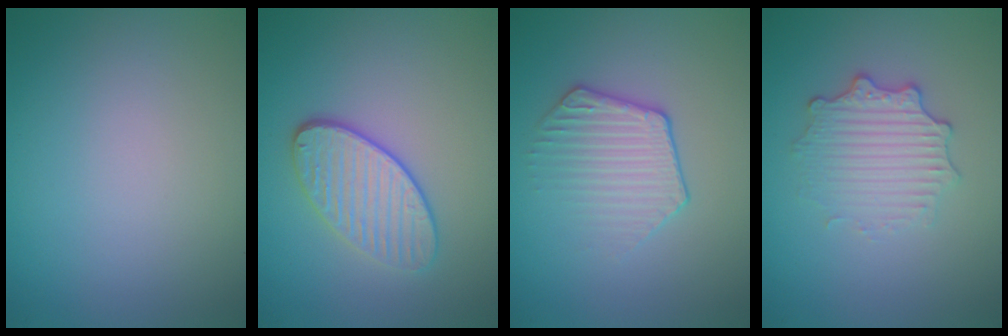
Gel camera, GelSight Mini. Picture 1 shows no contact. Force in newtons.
{"total": 3.7, "press": 3.2, "slide": 1.7}
{"total": 2.7, "press": 2.2, "slide": 1.6}
{"total": 3.2, "press": 2.8, "slide": 1.6}